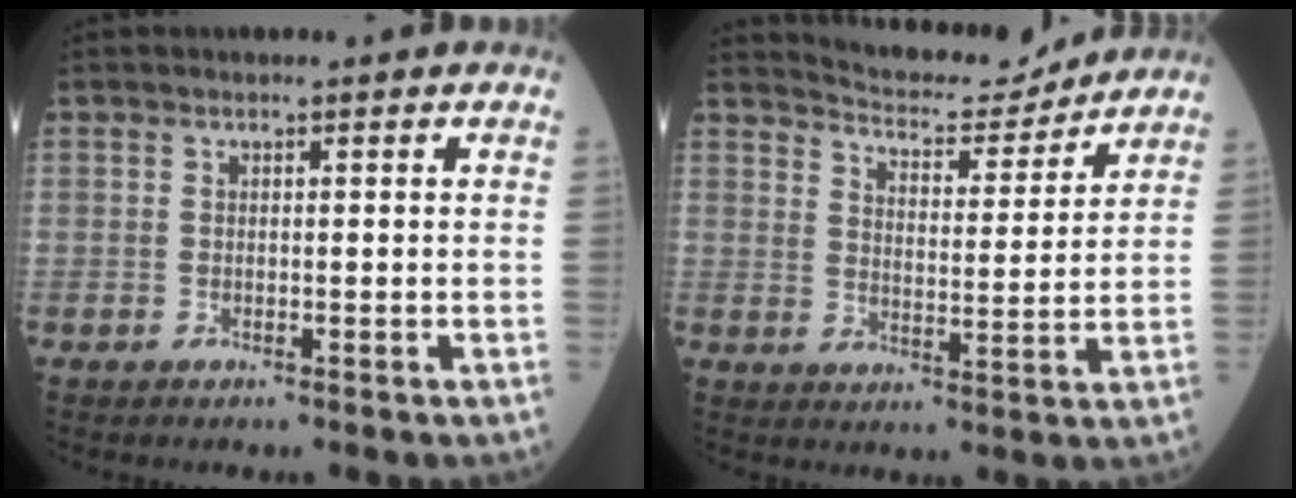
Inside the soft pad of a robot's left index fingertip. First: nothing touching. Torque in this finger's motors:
{"motor_torque": [0.61, -0.80, 0.08, -0.01]}